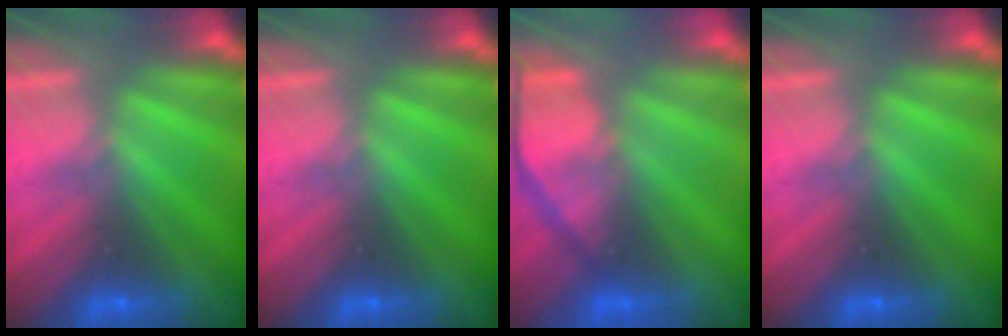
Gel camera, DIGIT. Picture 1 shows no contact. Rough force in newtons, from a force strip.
{"total": 0.0}
{"total": 4.6}
{"total": 0.0}